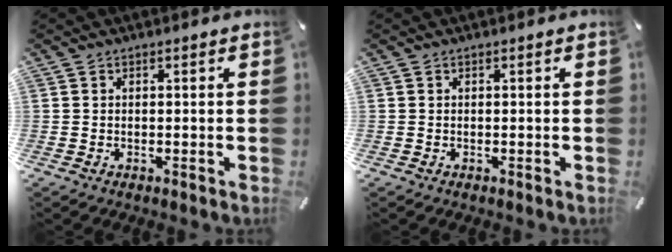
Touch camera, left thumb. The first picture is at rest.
{"total": 0.0}